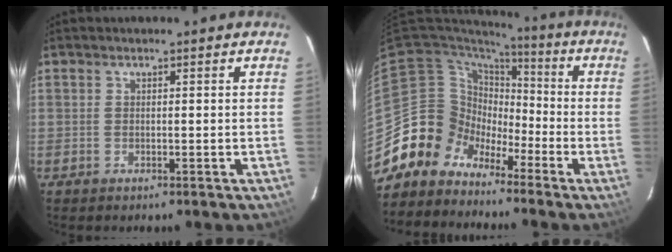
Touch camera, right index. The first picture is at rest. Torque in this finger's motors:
{"motor_torque": [1.06, -1.00, -0.07, -0.21]}